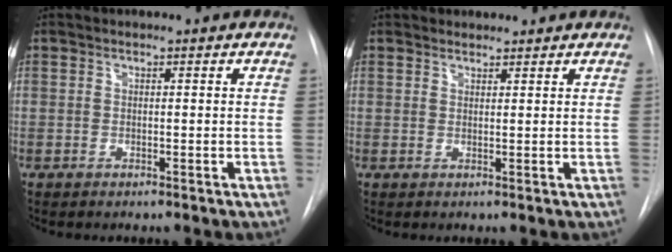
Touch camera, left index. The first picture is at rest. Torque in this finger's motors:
{"motor_torque": [0.87, -1.26, -0.05, 0.05]}